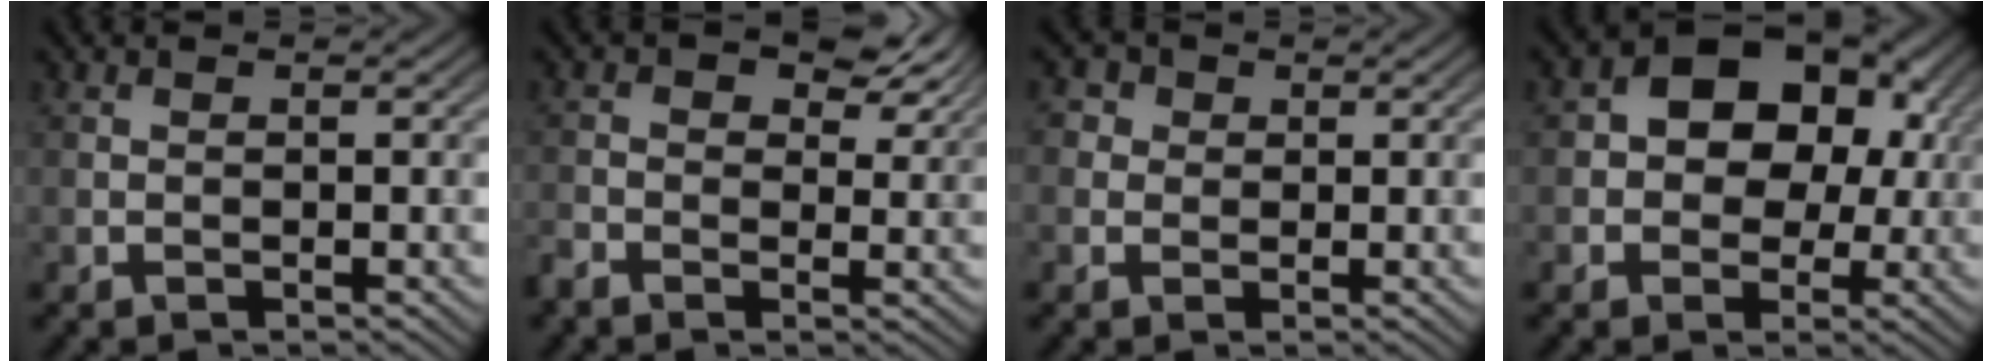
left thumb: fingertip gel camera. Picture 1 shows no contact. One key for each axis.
{"total": 6.0, "fx": 1.2, "fy": 4.0, "fz": 4.3, "tx": -0.070, "ty": -0.005, "tz": 0.009}
{"total": 2.8, "fx": 1.0, "fy": 2.5, "fz": 0.9, "tx": -0.029, "ty": 0.001, "tz": 0.008}
{"total": 10.3, "fx": 1.7, "fy": 7.8, "fz": 6.5, "tx": -0.083, "ty": 0.020, "tz": 0.005}